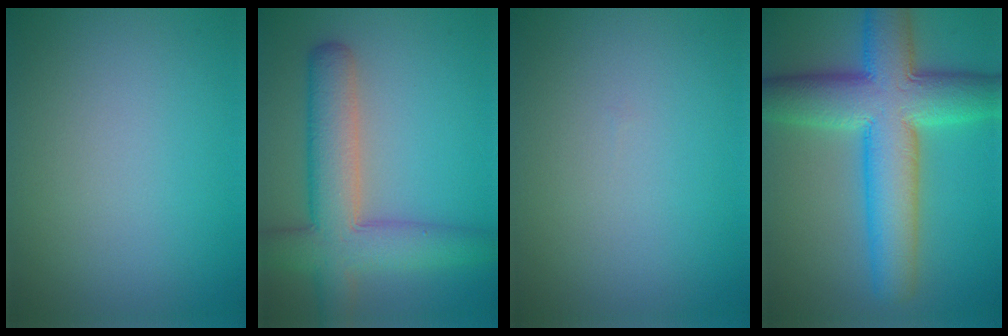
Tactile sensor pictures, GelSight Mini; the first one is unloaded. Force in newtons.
{"total": 7.3, "press": 7.3, "slide": 0.4}
{"total": 0.0}
{"total": 10.5, "press": 10.5, "slide": 0.3}